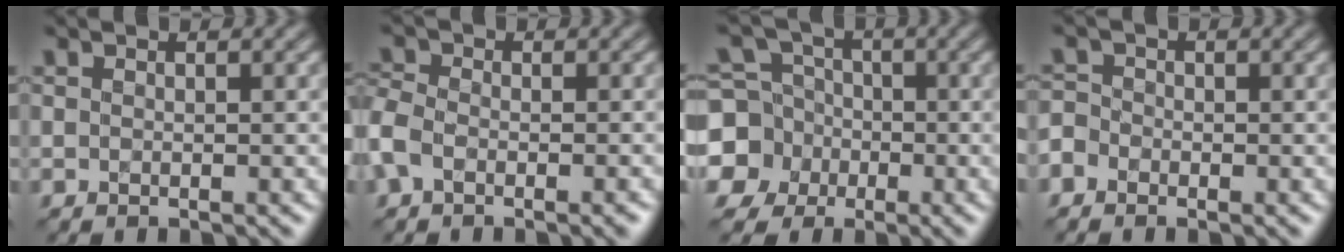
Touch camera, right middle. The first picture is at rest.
{"total": 3.5, "force": [-1.8, 1.9, 2.3], "torque": [-0.049, 0.009, -0.044]}
{"total": 8.1, "force": [-1.9, 7.7, 1.4], "torque": [-0.048, 0.007, -0.062]}
{"total": 1.4, "force": [-1.1, 0.9, 0.2], "torque": [-0.006, 0.009, -0.025]}